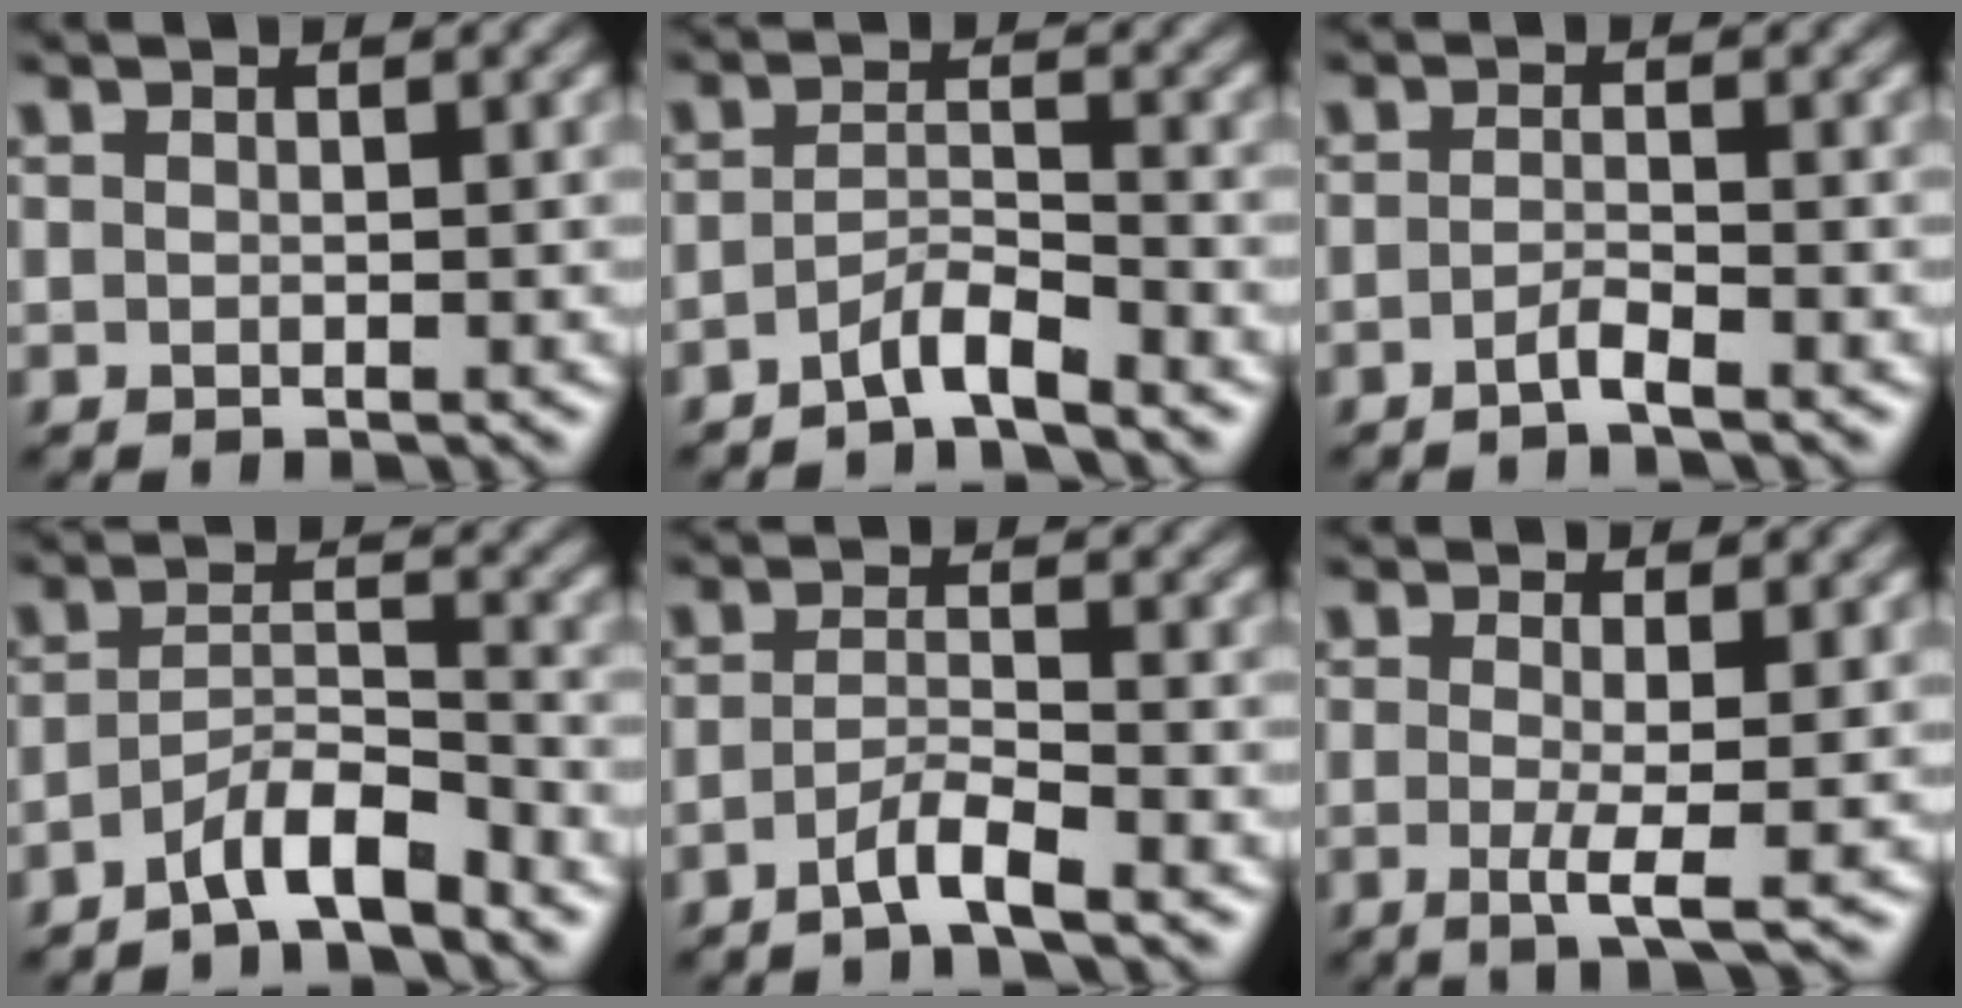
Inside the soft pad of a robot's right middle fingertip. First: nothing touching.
{"total": 2.7, "force": [-2.2, 0.3, 1.5], "torque": [-0.026, 0.006, -0.048]}
{"total": 1.5, "force": [-0.9, 0.2, 1.2], "torque": [-0.022, 0.005, -0.023]}
{"total": 4.0, "force": [-3.2, 0.8, 2.3], "torque": [-0.039, 0.009, -0.063]}
{"total": 2.8, "force": [-1.8, 0.3, 2.1], "torque": [-0.037, 0.004, -0.043]}
{"total": 3.0, "force": [-0.4, 0.4, 2.9], "torque": [-0.056, -0.009, -0.008]}